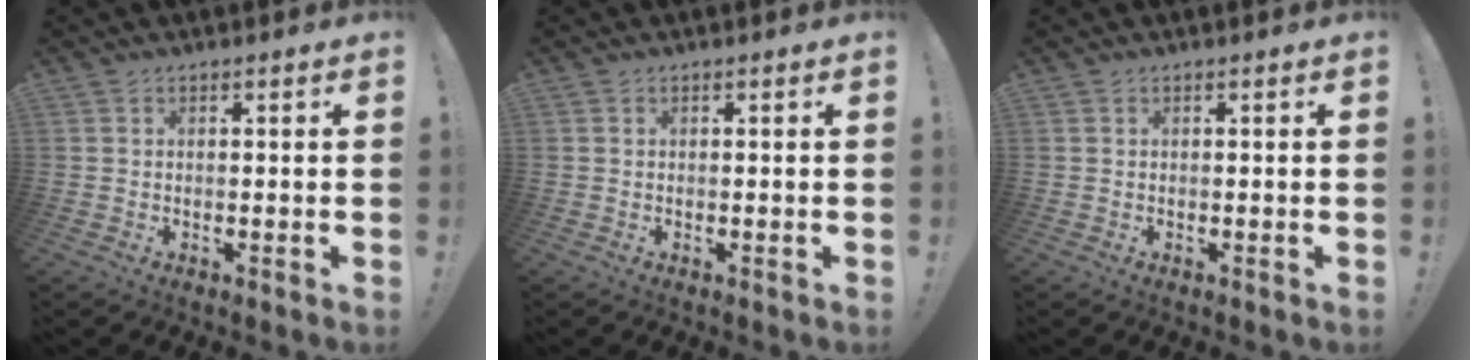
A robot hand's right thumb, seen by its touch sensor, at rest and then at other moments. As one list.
[{"total": 0.0}, {"total": 0.0}]